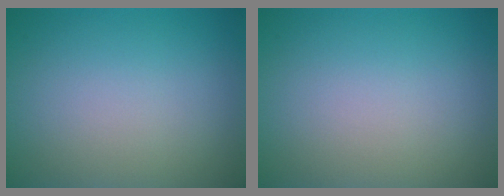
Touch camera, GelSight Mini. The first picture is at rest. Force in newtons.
{"total": 0.0}